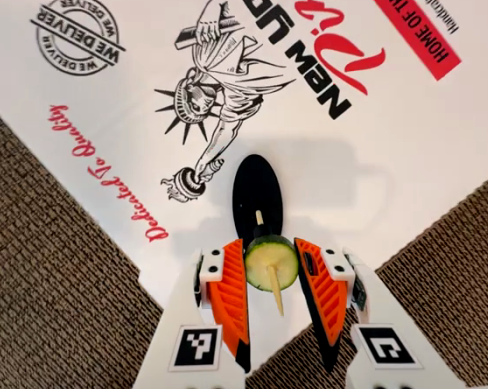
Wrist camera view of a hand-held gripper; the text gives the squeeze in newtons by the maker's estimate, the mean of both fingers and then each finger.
{"total": 7.2, "left": 7.2, "right": 7.1}